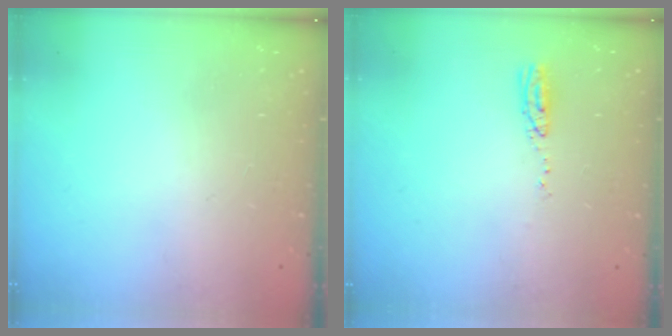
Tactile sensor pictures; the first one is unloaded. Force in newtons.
{"total": 14.7, "press": 6.3, "slide": 13.3}